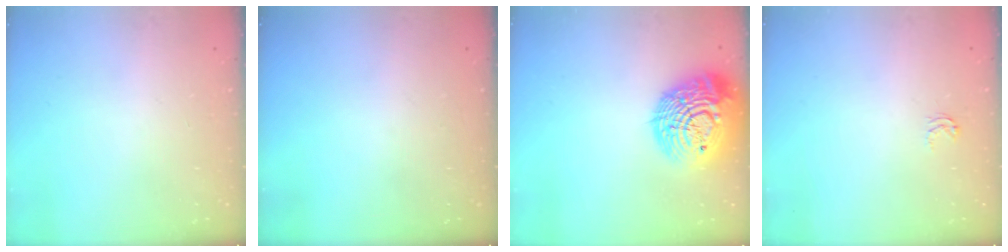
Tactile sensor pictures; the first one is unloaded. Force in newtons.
{"total": 0.0}
{"total": 22.1, "press": 22.0, "slide": 2.0}
{"total": 2.6, "press": 2.6, "slide": 0.4}